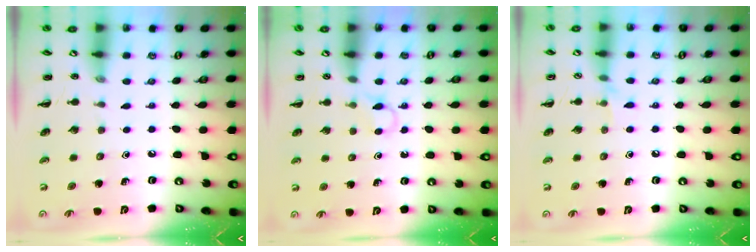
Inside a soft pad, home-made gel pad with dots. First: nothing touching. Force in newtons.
{"total": 2.8, "press": 2.7, "slide": 0.8}
{"total": 4.6, "press": 4.4, "slide": 1.5}